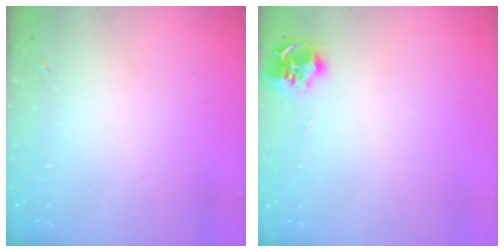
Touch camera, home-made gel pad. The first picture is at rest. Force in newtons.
{"total": 7.1, "press": 7.1, "slide": 0.4}